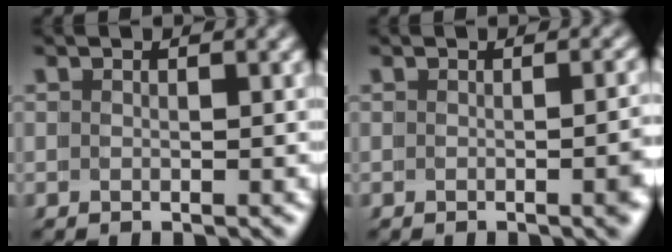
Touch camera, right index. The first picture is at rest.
{"total": 2.0, "force": [-0.6, -0.1, 1.9], "torque": [-0.010, 0.003, -0.011]}